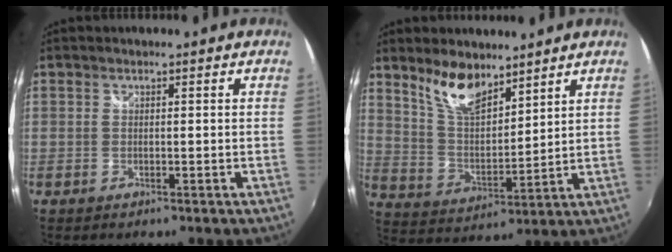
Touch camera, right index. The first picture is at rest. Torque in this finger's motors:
{"motor_torque": [0.52, 0.43, 0.23, 0.07]}